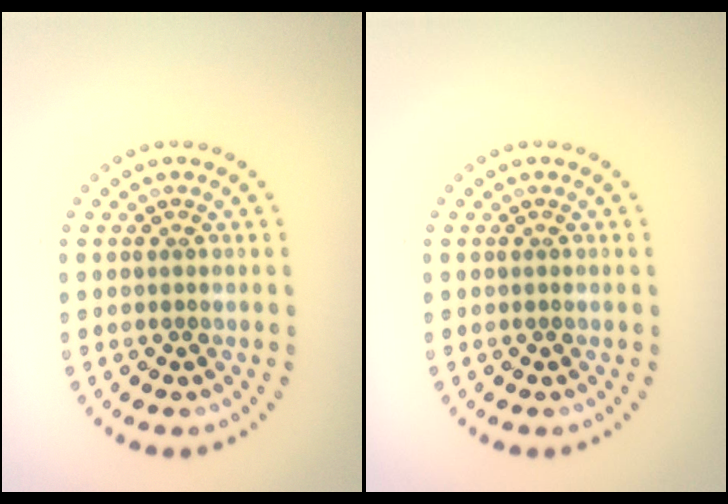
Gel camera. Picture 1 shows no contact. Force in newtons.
{"total": 0.0}